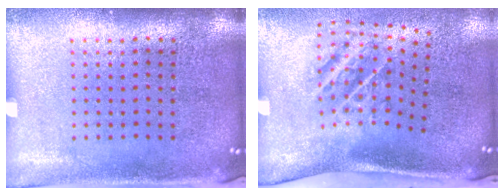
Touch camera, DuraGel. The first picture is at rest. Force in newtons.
{"total": 2.0, "press": 1.2, "slide": 1.6}